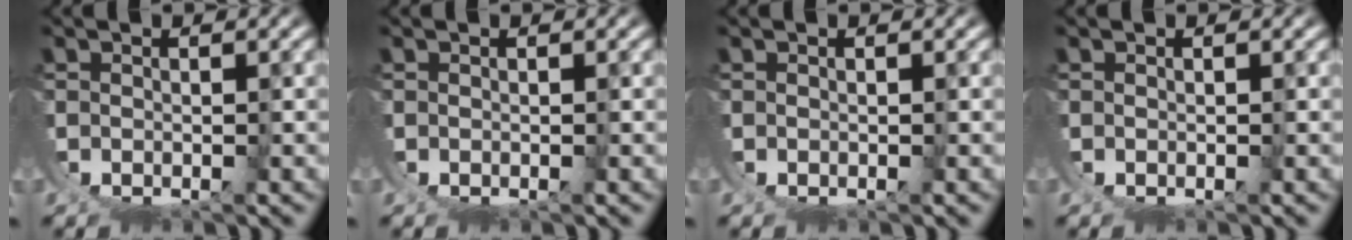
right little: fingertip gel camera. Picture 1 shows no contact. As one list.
[{"total": 0.0}, {"total": 0.0}, {"total": 0.0}]